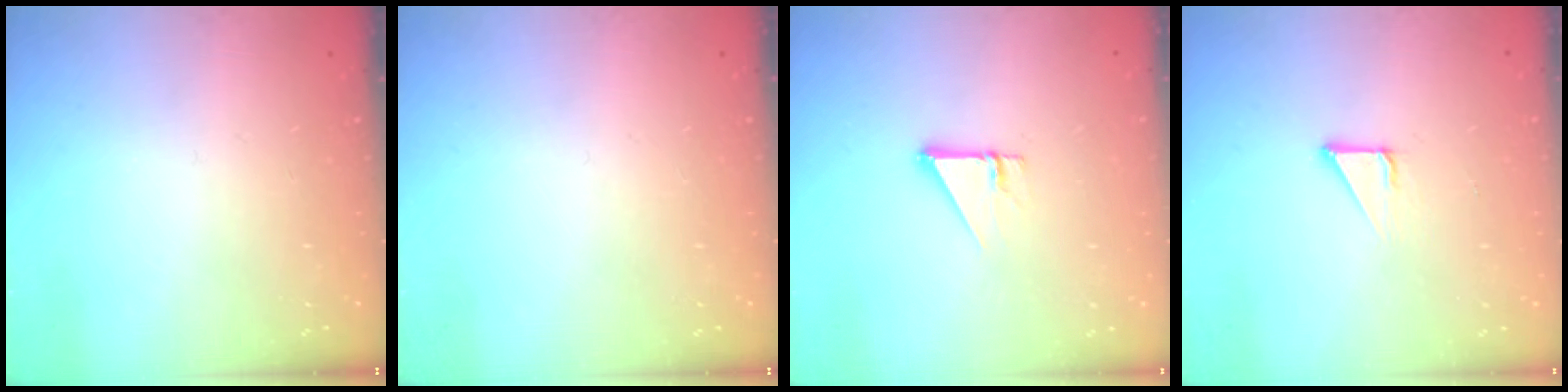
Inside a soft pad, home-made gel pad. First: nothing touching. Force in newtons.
{"total": 0.0}
{"total": 2.7, "press": 2.7, "slide": 0.2}
{"total": 2.1, "press": 2.1, "slide": 0.1}